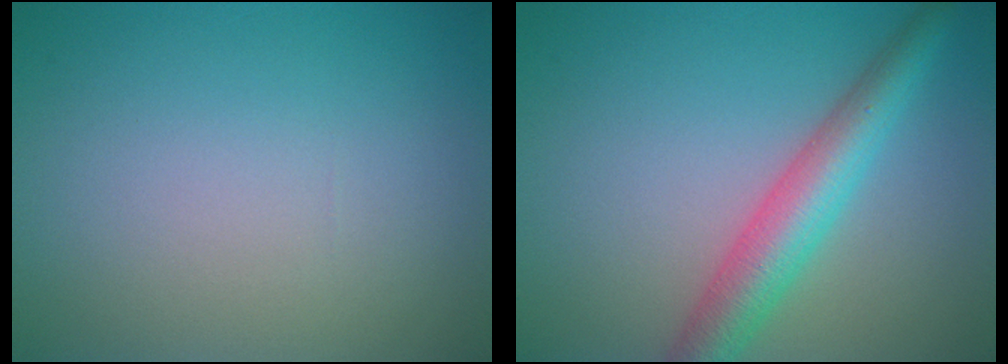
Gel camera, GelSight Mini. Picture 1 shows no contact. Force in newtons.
{"total": 5.1, "press": 5.0, "slide": 0.3}